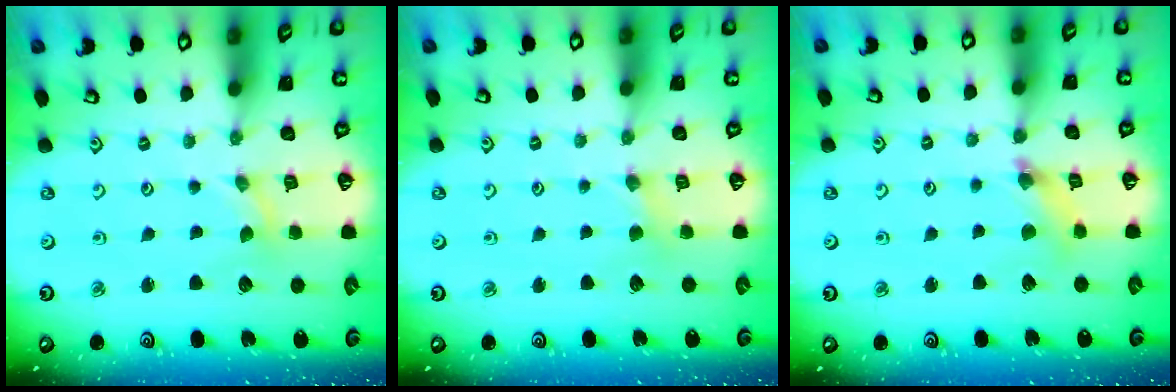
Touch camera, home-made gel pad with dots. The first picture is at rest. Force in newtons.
{"total": 2.1, "press": 2.1, "slide": 0.4}
{"total": 4.9, "press": 4.9, "slide": 0.6}